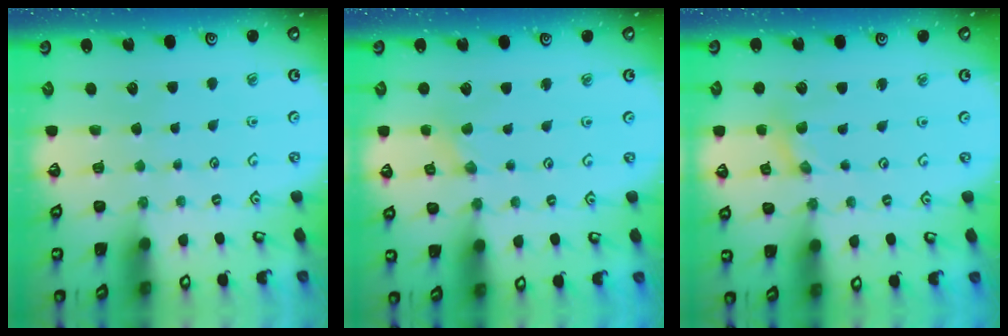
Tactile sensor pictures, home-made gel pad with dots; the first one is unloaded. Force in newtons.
{"total": 0.0}
{"total": 0.7, "press": 0.7, "slide": 0.1}